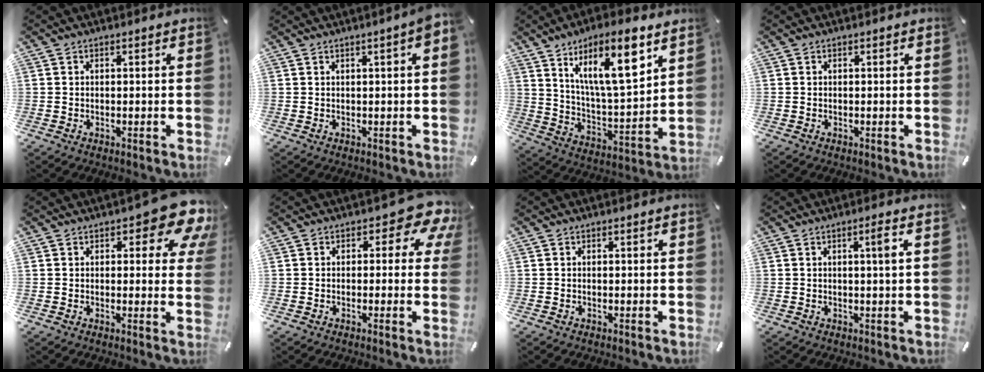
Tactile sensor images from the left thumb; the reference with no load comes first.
{"total": 3.2, "force": [0.7, 0.2, 3.1], "torque": [-0.056, -0.002, 0.012]}
{"total": 16.9, "force": [9.5, 5.7, 12.8], "torque": [-0.214, -0.037, 0.154]}
{"total": 0.0}
{"total": 10.3, "force": [5.9, 4.5, 7.3], "torque": [-0.079, -0.036, 0.096]}
{"total": 8.1, "force": [3.7, 4.1, 5.9], "torque": [-0.071, -0.018, 0.059]}
{"total": 0.0}
{"total": 3.2, "force": [0.8, -0.2, 3.1], "torque": [-0.052, -0.005, 0.007]}